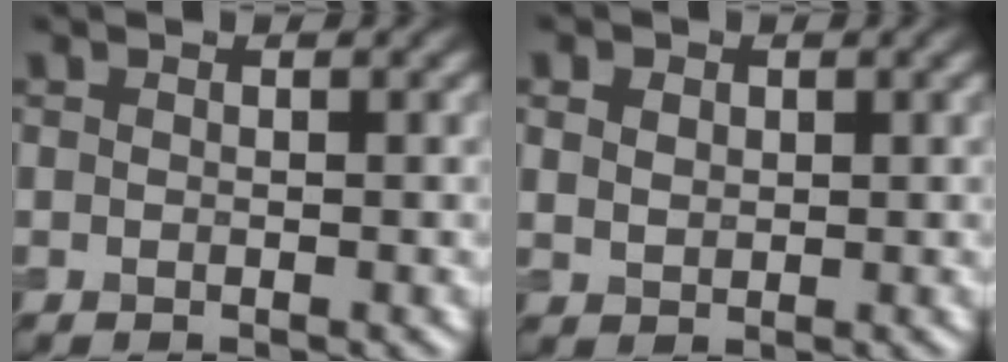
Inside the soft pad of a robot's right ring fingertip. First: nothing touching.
{"total": 3.1, "force": [1.5, 2.1, 1.5], "torque": [-0.040, 0.011, 0.023]}